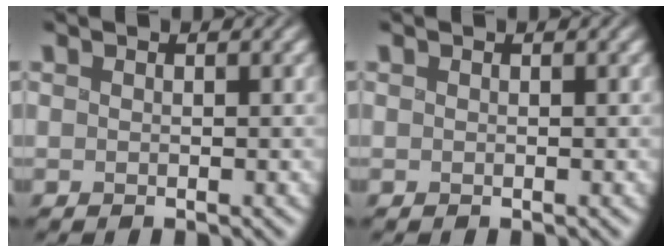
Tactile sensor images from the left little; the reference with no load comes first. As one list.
[{"total": 0.0}]